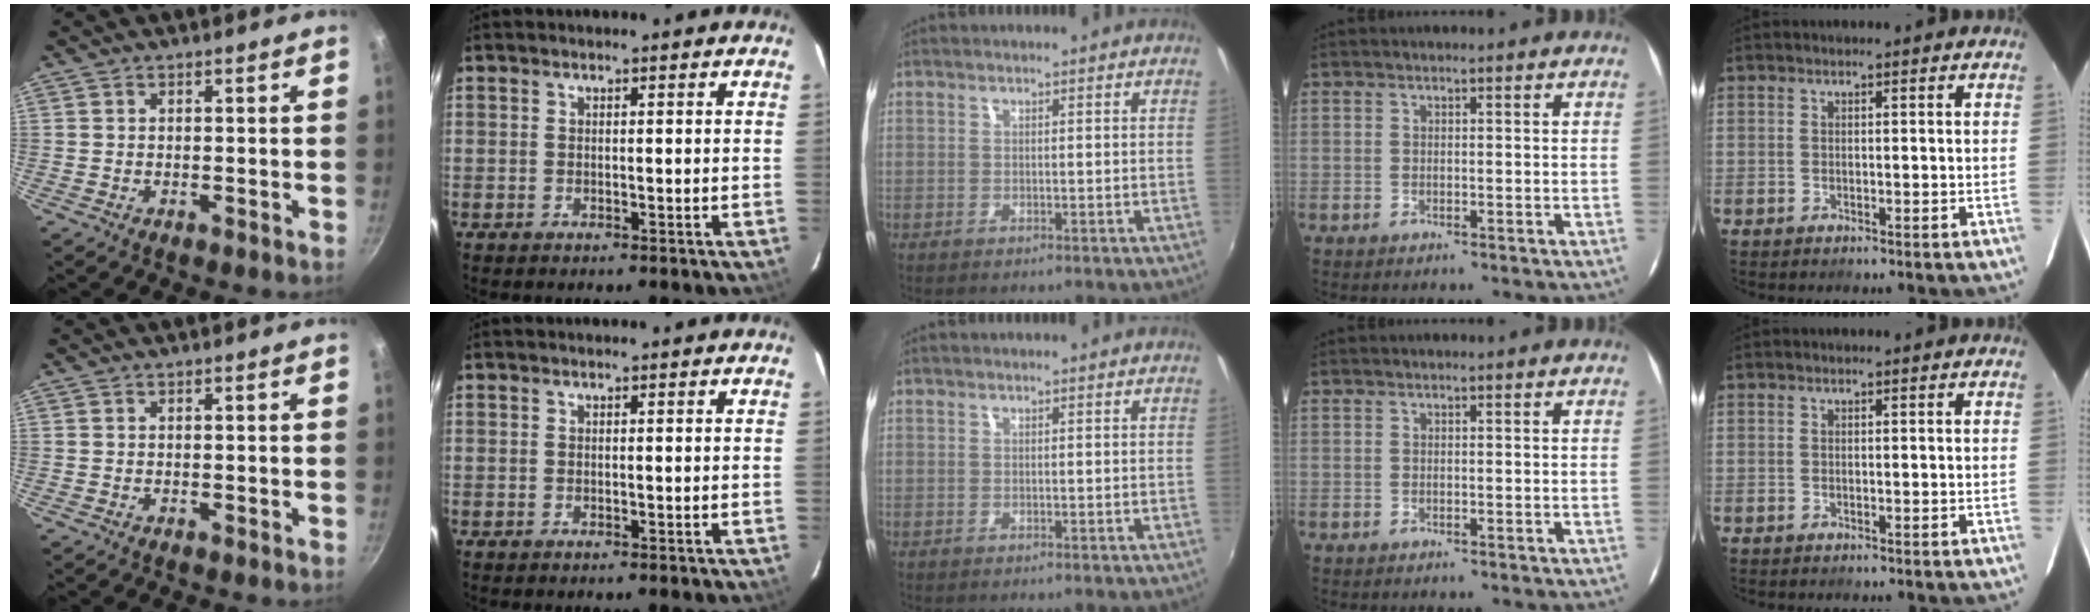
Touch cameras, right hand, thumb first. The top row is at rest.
{}